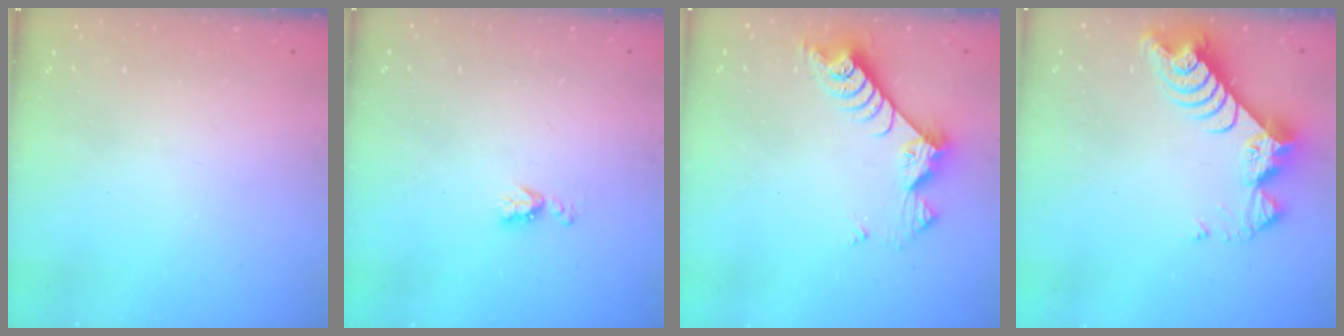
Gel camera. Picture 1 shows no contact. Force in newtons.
{"total": 4.5, "press": 4.5, "slide": 0.5}
{"total": 7.6, "press": 7.6, "slide": 0.4}
{"total": 10.7, "press": 10.7, "slide": 0.9}